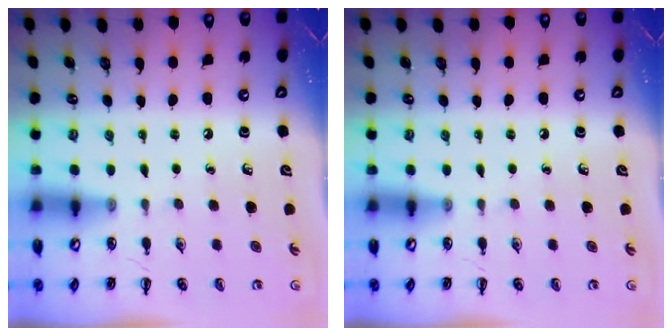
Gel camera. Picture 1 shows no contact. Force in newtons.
{"total": 0.0}